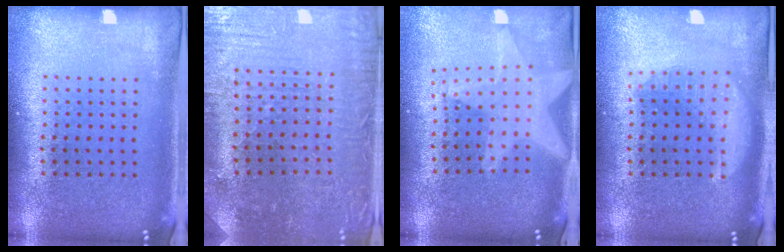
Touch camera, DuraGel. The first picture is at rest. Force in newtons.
{"total": 1.3, "press": 1.3, "slide": 0.4}
{"total": 1.9, "press": 1.6, "slide": 0.8}
{"total": 1.8, "press": 1.8, "slide": 0.2}